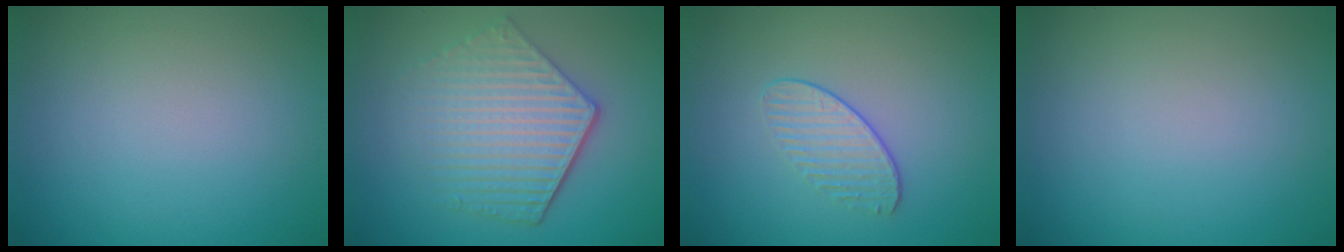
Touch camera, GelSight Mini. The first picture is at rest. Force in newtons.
{"total": 5.7, "press": 4.2, "slide": 3.8}
{"total": 1.8, "press": 1.3, "slide": 1.1}
{"total": 0.0}